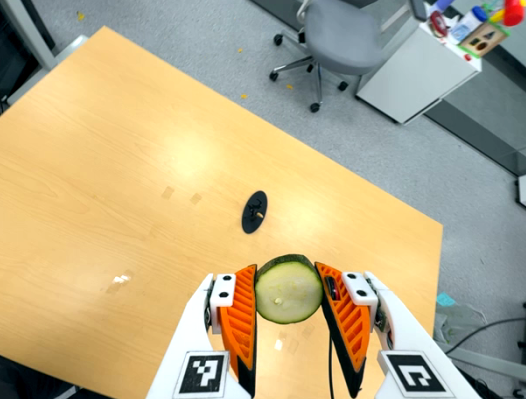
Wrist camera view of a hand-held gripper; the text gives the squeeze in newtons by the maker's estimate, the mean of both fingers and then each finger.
{"total": 11.0, "left": 10.1, "right": 11.8}